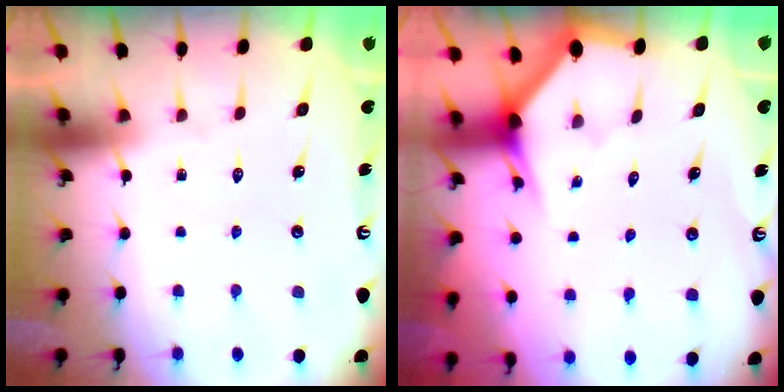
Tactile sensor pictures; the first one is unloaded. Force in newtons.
{"total": 3.5, "press": 3.5, "slide": 0.1}